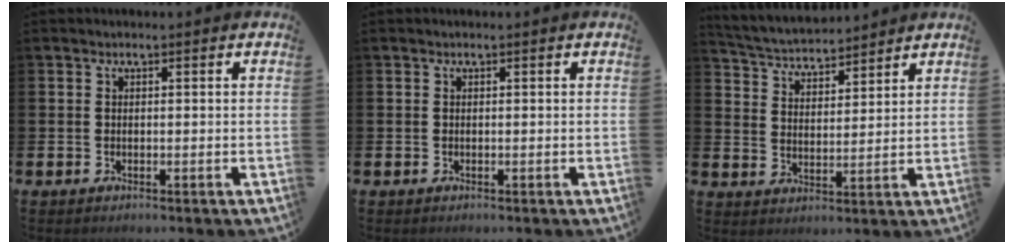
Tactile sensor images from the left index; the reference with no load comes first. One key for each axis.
{"total": 0.0}
{"total": 4.3, "fx": 4.2, "fy": 0.8, "fz": 0.1, "tx": -0.028, "ty": -0.030, "tz": 0.074}